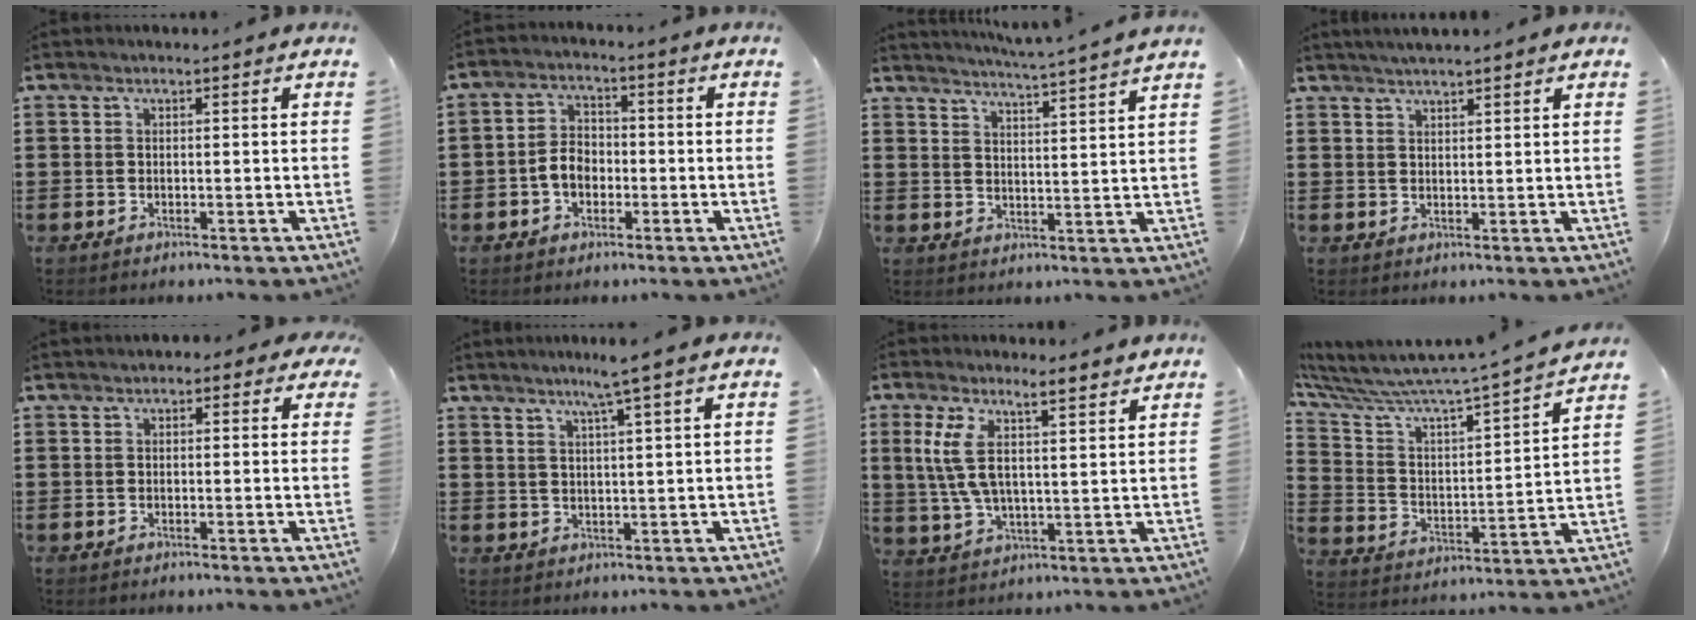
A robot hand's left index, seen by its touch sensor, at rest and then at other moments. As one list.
[{"total": 4.3, "force": [-1.3, 3.0, 2.8], "torque": [-0.069, 0.004, -0.031]}, {"total": 4.1, "force": [3.8, -1.2, 0.8], "torque": [-0.030, -0.028, 0.063]}, {"total": 1.9, "force": [1.8, 0.0, 0.6], "torque": [-0.015, 0.003, 0.034]}, {"total": 1.1, "force": [0.1, 0.9, 0.6], "torque": [-0.015, 0.008, 0.000]}, {"total": 4.4, "force": [2.9, -1.0, 3.2], "torque": [-0.067, -0.004, 0.047]}, {"total": 7.5, "force": [4.5, 1.5, 5.8], "torque": [-0.129, -0.004, 0.076]}, {"total": 6.4, "force": [6.1, 0.0, 2.0], "torque": [-0.076, -0.067, 0.093]}]